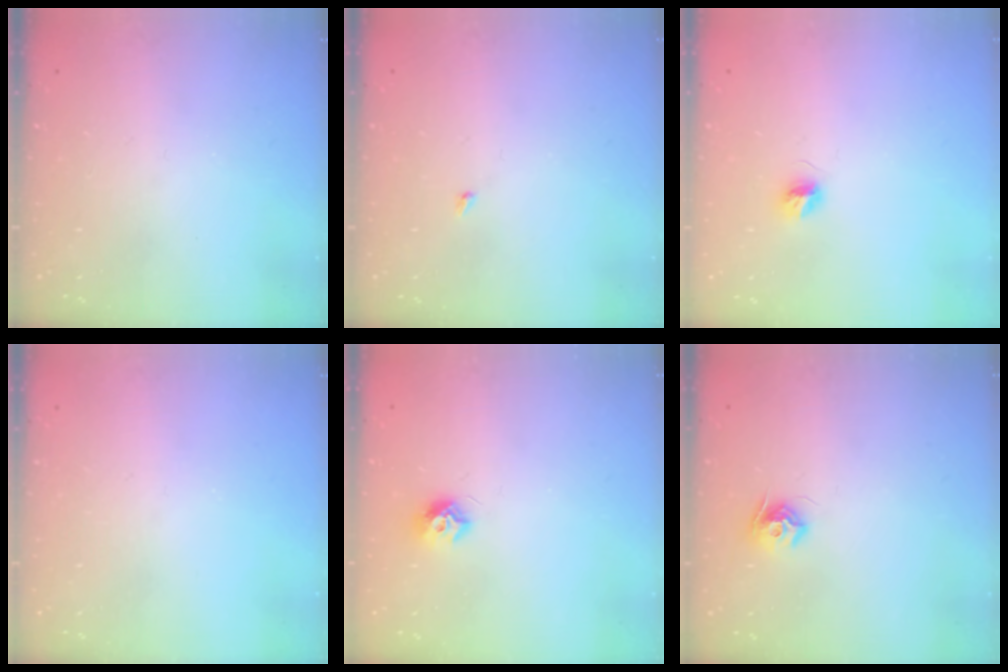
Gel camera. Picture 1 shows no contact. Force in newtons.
{"total": 1.9, "press": 1.9, "slide": 0.3}
{"total": 5.0, "press": 5.0, "slide": 0.6}
{"total": 0.0}
{"total": 7.3, "press": 7.3, "slide": 0.3}
{"total": 8.2, "press": 8.2, "slide": 0.1}